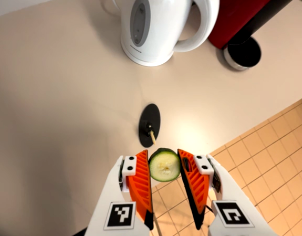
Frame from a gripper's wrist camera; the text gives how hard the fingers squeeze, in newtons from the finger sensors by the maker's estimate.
{"total": 8.5, "left": 8.6, "right": 8.4}